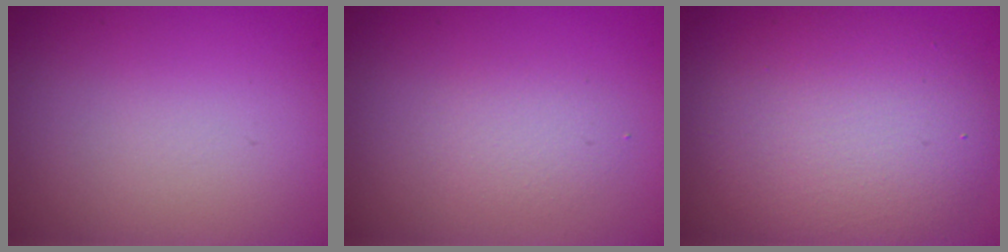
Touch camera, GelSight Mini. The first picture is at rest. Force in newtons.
{"total": 1.7, "press": 1.7, "slide": 0.2}
{"total": 7.2, "press": 7.2, "slide": 0.3}